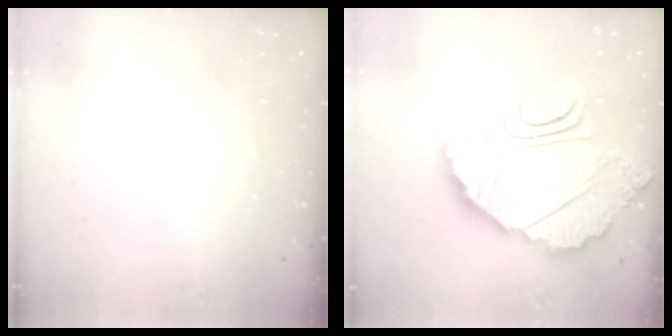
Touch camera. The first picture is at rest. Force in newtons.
{"total": 15.2, "press": 15.1, "slide": 1.5}